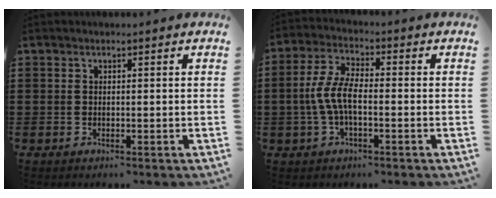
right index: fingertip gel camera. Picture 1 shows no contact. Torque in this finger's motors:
{"motor_torque": [1.27, 0.13, 0.63, 0.21]}